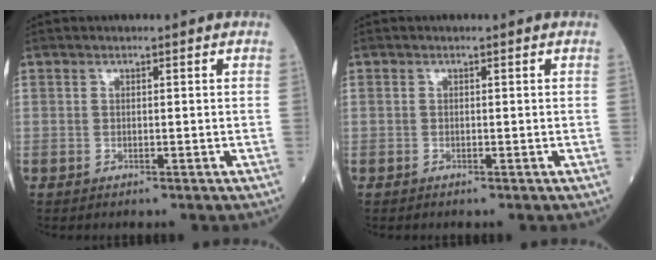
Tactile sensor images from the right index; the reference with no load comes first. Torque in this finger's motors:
{"motor_torque": [-0.04, 0.20, -0.10, -0.02]}